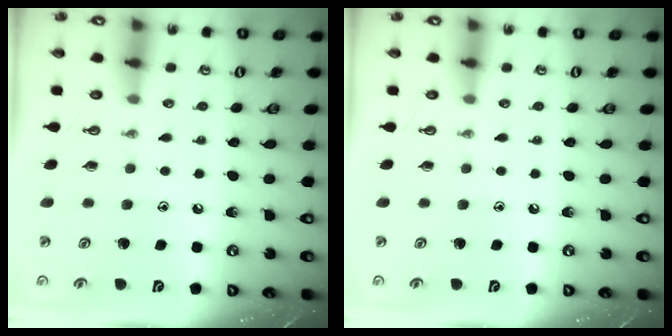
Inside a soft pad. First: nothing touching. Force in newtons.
{"total": 0.0}